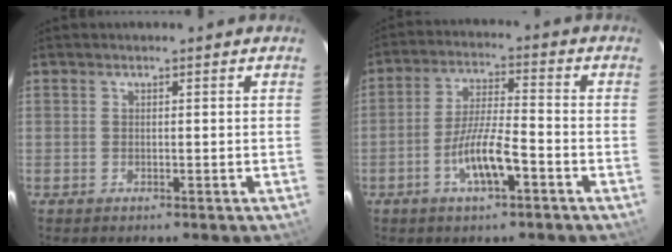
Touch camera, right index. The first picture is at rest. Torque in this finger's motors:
{"motor_torque": [0.18, -0.05, 0.31, 0.13]}